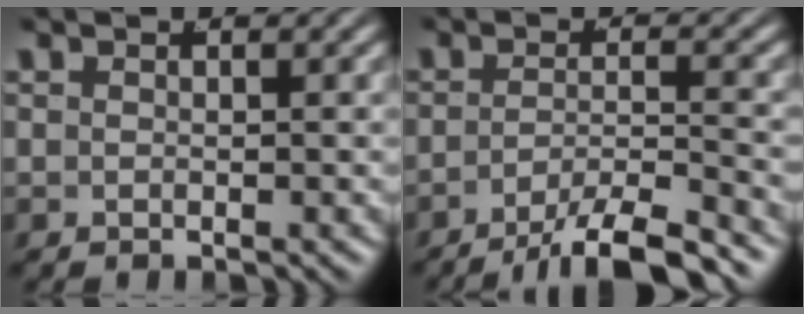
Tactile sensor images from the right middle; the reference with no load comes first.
{"total": 6.3, "force": [-5.3, 0.8, 3.3], "torque": [-0.043, -0.016, -0.075]}